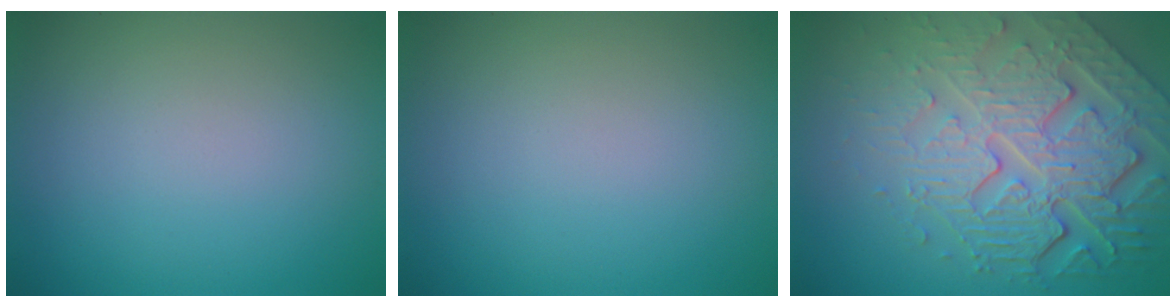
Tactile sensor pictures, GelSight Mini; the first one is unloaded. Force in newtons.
{"total": 0.0}
{"total": 8.2, "press": 5.8, "slide": 5.8}